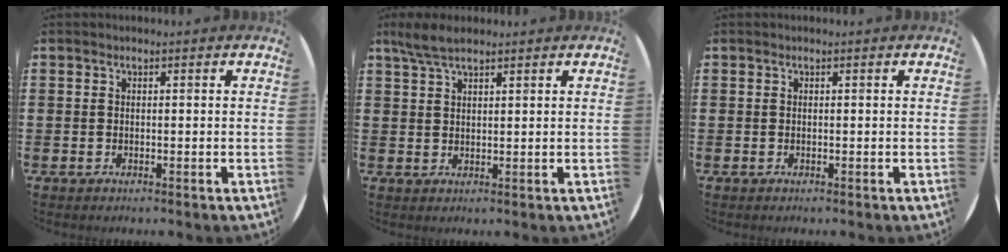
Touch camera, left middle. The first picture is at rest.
{"total": 3.8, "force": [3.0, 1.0, 2.1], "torque": [-0.047, 0.003, 0.055]}
{"total": 0.0}